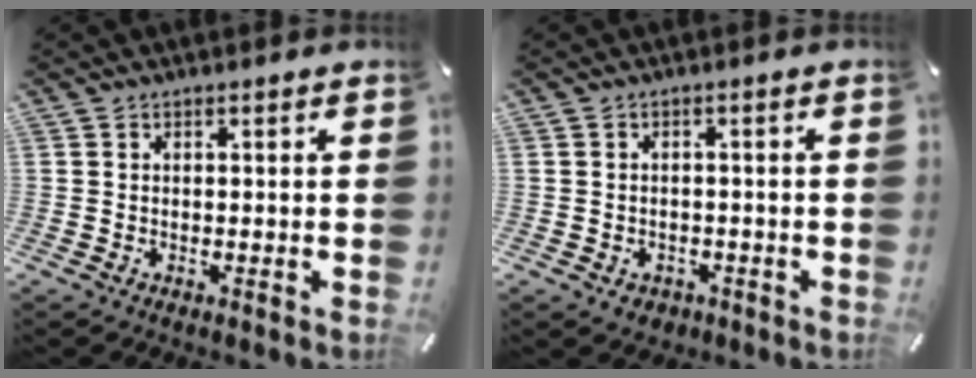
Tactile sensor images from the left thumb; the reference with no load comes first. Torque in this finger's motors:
{"motor_torque": [0.00, 0.00, -0.03, 0.02, -0.04]}